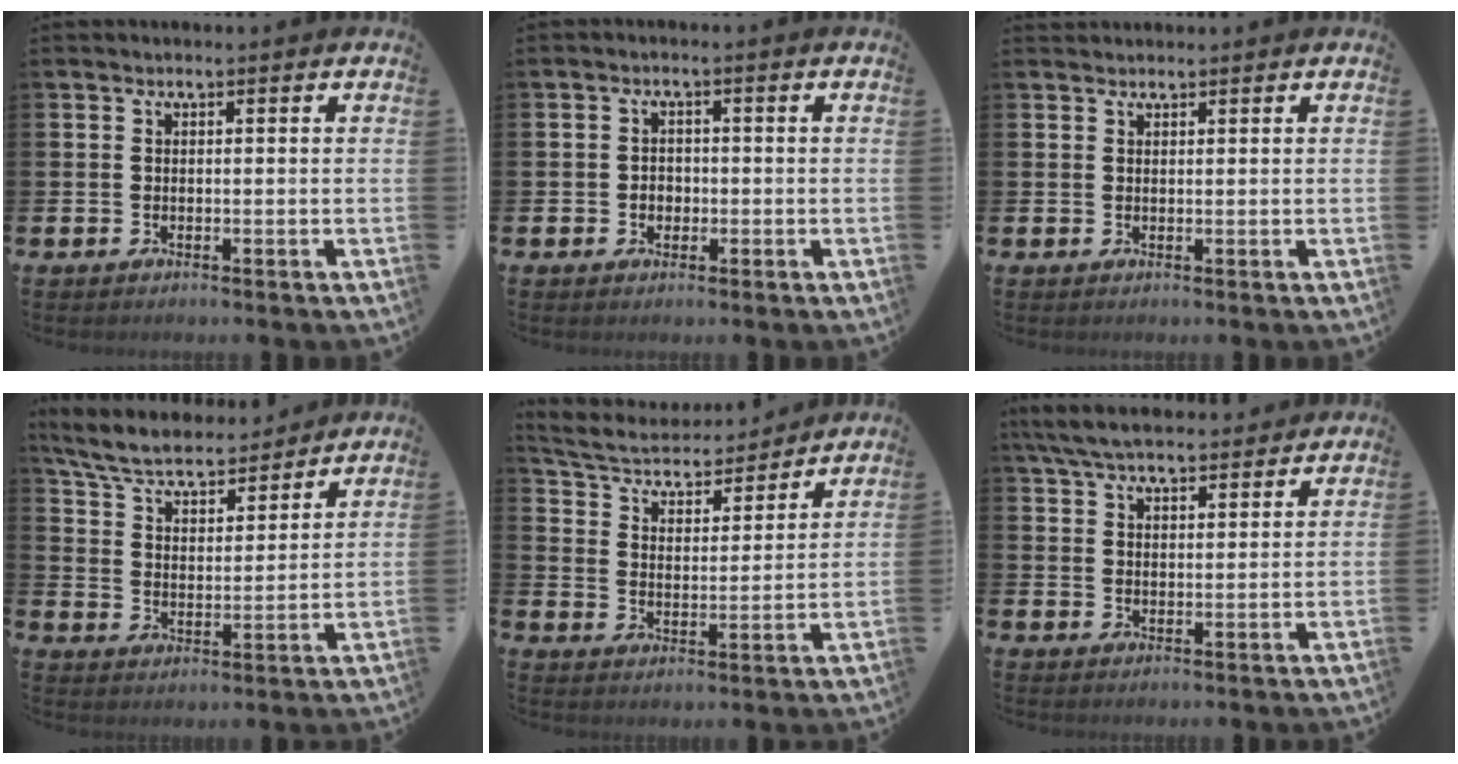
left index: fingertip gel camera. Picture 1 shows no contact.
{"total": 1.9, "force": [-0.4, 1.7, 0.8], "torque": [-0.004, 0.001, -0.014]}
{"total": 1.0, "force": [1.0, 0.3, -0.1], "torque": [0.015, -0.002, 0.015]}
{"total": 6.7, "force": [6.1, 1.7, 2.2], "torque": [-0.072, -0.044, 0.103]}
{"total": 5.7, "force": [5.4, 1.5, 1.1], "torque": [-0.052, -0.047, 0.088]}
{"total": 6.3, "force": [5.9, 1.1, 1.8], "torque": [-0.054, -0.022, 0.108]}